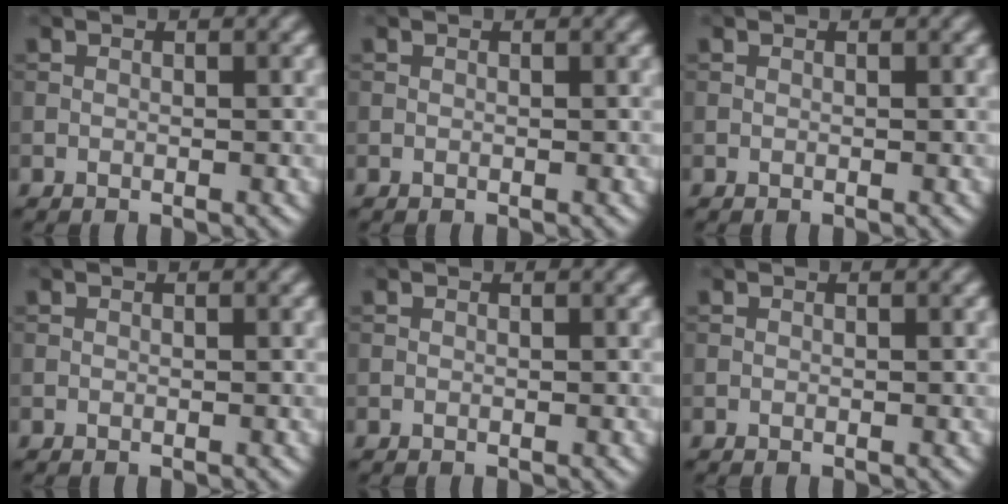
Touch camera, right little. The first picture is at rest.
{"total": 0.0}
{"total": 0.0}
{"total": 0.0}
{"total": 0.0}
{"total": 0.0}